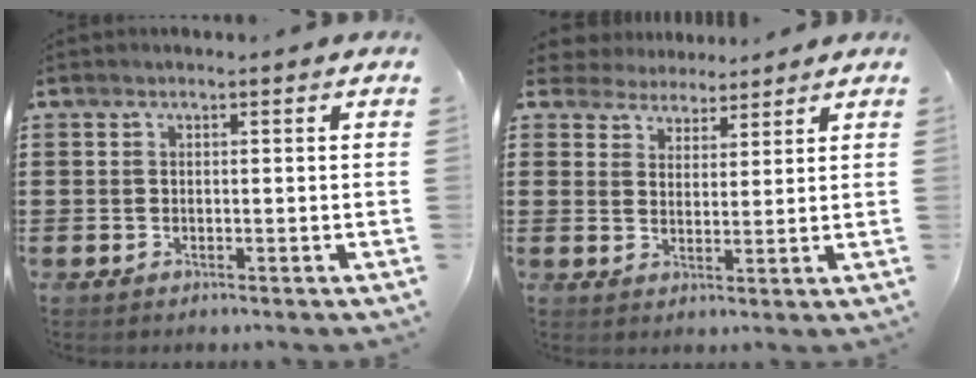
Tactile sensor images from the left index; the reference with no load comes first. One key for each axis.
{"total": 4.0, "fx": 3.6, "fy": 1.6, "fz": -0.3, "tx": -0.014, "ty": -0.002, "tz": 0.066}